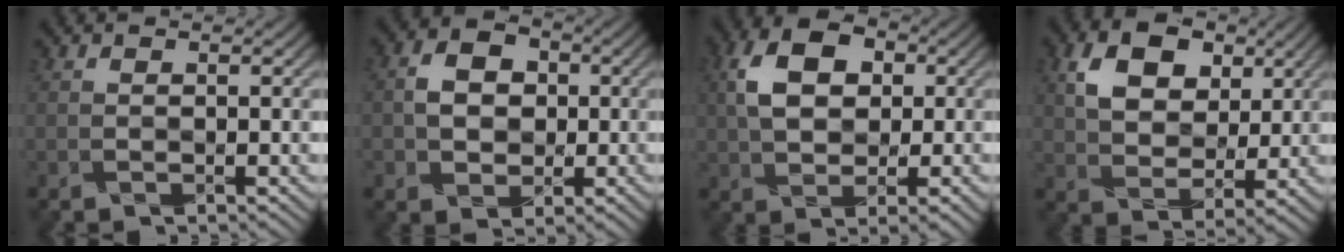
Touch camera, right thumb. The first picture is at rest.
{"total": 4.8, "force": [0.0, 4.1, 2.5], "torque": [-0.049, 0.005, -0.003]}
{"total": 8.3, "force": [1.5, 5.4, 6.1], "torque": [-0.122, 0.011, 0.021]}
{"total": 8.8, "force": [3.9, 5.9, 5.3], "torque": [-0.108, 0.002, 0.071]}